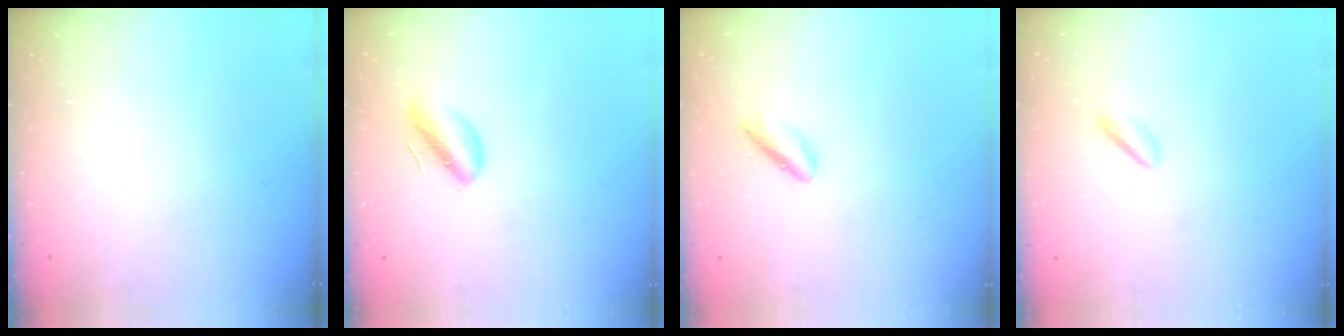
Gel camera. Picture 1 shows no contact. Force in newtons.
{"total": 5.7, "press": 5.4, "slide": 1.9}
{"total": 2.3, "press": 2.2, "slide": 0.4}
{"total": 0.9, "press": 0.5, "slide": 0.7}